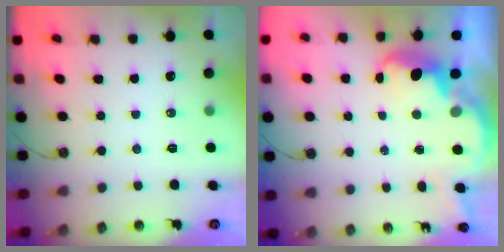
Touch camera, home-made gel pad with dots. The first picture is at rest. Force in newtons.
{"total": 5.2, "press": 5.2, "slide": 0.5}